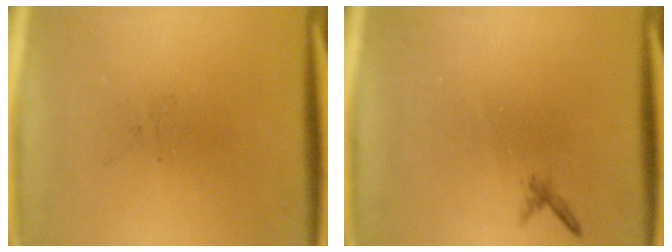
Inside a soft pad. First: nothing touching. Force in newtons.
{"total": 0.6}